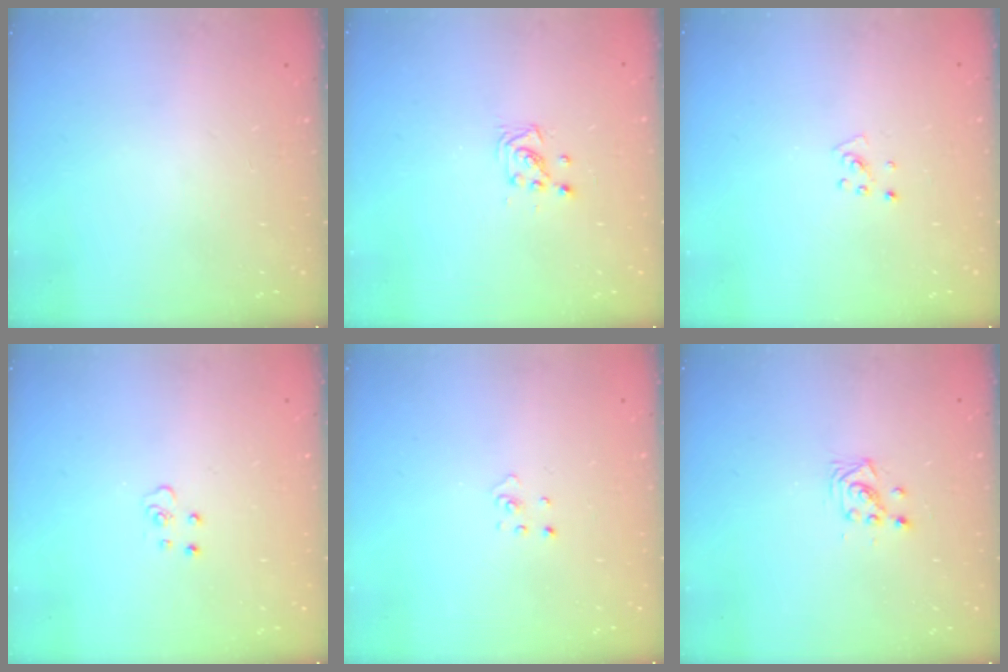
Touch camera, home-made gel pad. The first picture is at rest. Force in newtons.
{"total": 2.9, "press": 2.9, "slide": 0.3}
{"total": 3.7, "press": 3.7, "slide": 0.4}
{"total": 4.4, "press": 4.3, "slide": 0.3}
{"total": 1.9, "press": 1.9, "slide": 0.1}
{"total": 3.7, "press": 3.7, "slide": 0.1}